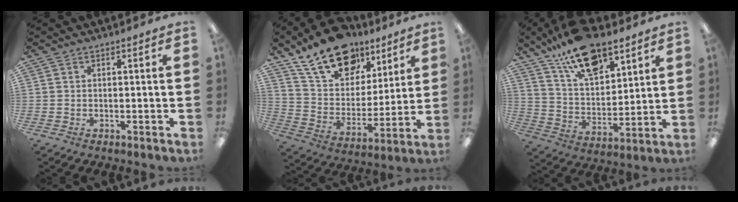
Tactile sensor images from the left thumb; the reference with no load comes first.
{"total": 19.0, "force": [13.3, 11.0, 8.1], "torque": [-0.144, -0.079, 0.243]}
{"total": 17.9, "force": [12.7, 8.1, 9.8], "torque": [-0.174, -0.062, 0.224]}